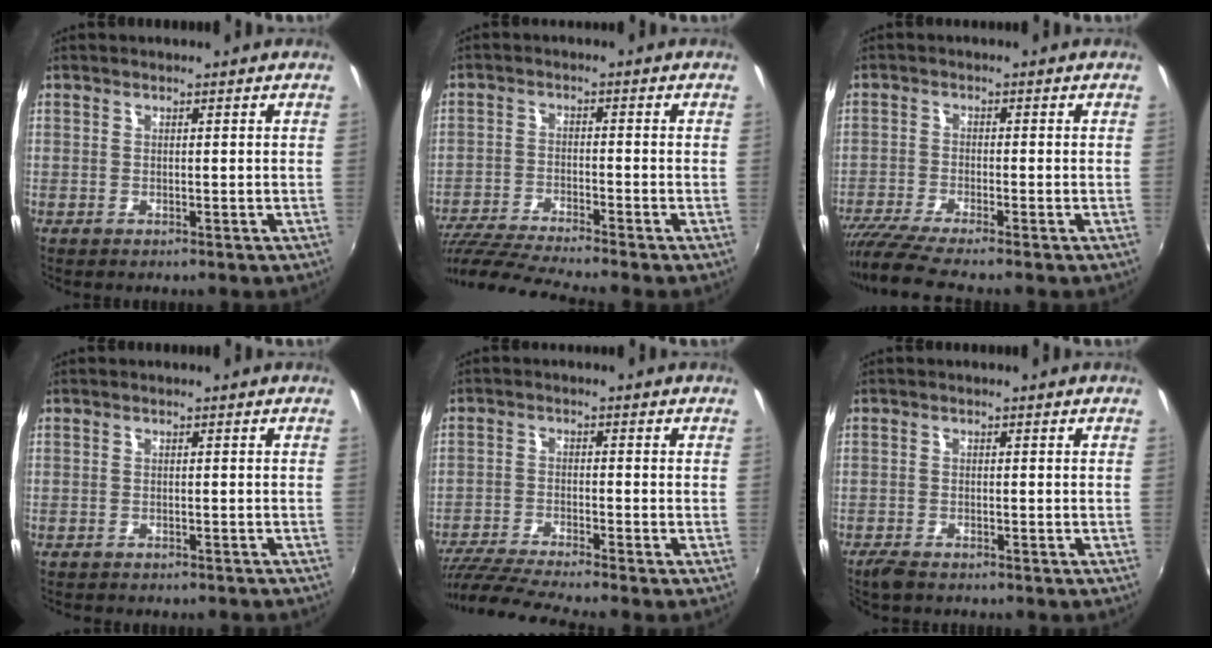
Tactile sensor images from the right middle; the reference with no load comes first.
{"total": 11.9, "force": [-10.7, -0.7, 5.2], "torque": [-0.122, -0.032, -0.196]}
{"total": 7.0, "force": [-6.2, -0.6, 3.3], "torque": [-0.082, -0.030, -0.114]}
{"total": 3.1, "force": [-2.8, 0.9, 0.9], "torque": [-0.026, -0.011, -0.039]}
{"total": 10.5, "force": [-9.3, -0.7, 4.7], "torque": [-0.115, -0.030, -0.171]}
{"total": 2.8, "force": [-2.5, 0.7, 1.1], "torque": [-0.032, -0.010, -0.050]}